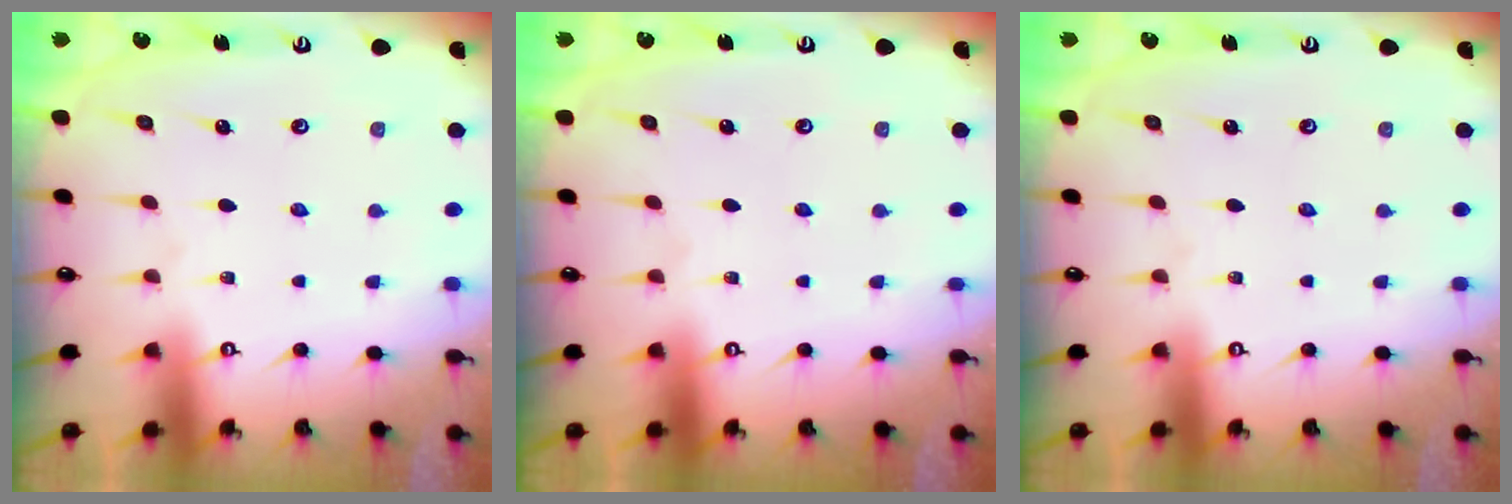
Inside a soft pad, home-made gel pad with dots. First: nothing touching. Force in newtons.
{"total": 0.0}
{"total": 0.0}